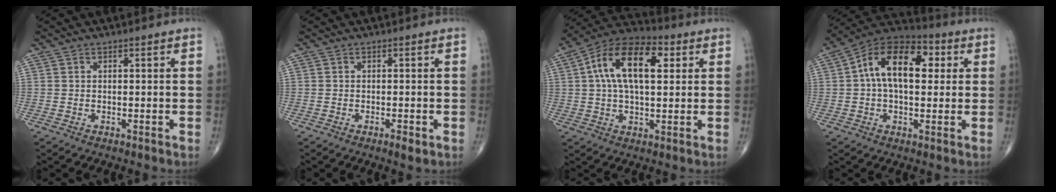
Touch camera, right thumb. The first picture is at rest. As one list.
[{"total": 1.5, "force": [-0.7, 0.4, 1.3], "torque": [-0.020, -0.002, -0.013]}, {"total": 15.8, "force": [3.8, 8.1, 13.0], "torque": [-0.220, 0.025, 0.058]}, {"total": 15.1, "force": [2.6, 8.8, 12.0], "torque": [-0.183, 0.030, 0.033]}]